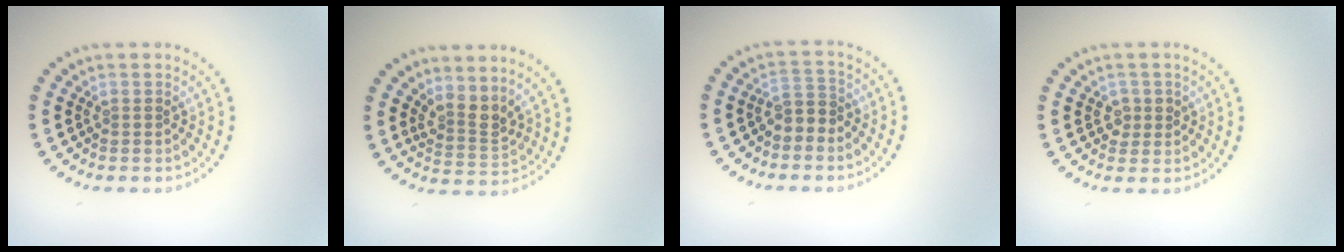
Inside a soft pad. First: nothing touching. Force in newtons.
{"total": 2.8, "press": 2.0, "slide": 2.0}
{"total": 1.8, "press": 1.6, "slide": 0.9}
{"total": 1.5, "press": 1.4, "slide": 0.4}